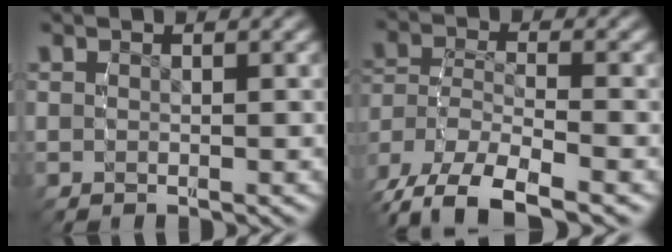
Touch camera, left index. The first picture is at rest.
{"total": 7.6, "force": [-3.1, 5.3, 4.5], "torque": [-0.111, -0.029, -0.042]}